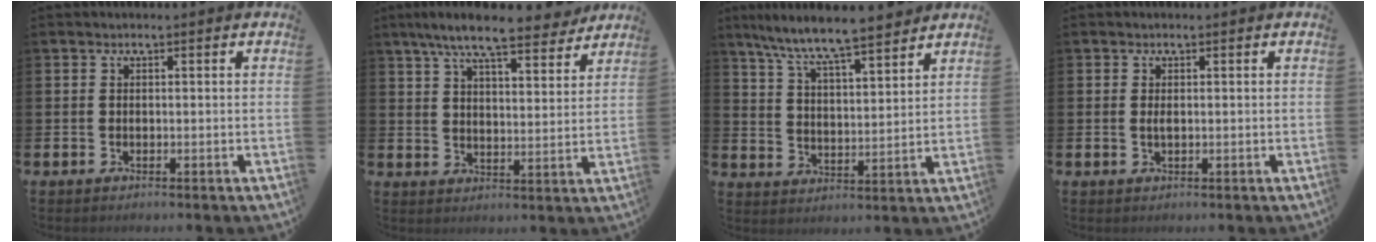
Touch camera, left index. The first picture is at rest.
{"total": 9.3, "force": [8.3, 1.3, 3.8], "torque": [-0.084, -0.041, 0.148]}
{"total": 8.4, "force": [7.9, 0.4, 2.8], "torque": [-0.082, -0.050, 0.139]}
{"total": 0.8, "force": [0.1, 0.2, 0.7], "torque": [-0.006, -0.002, 0.000]}